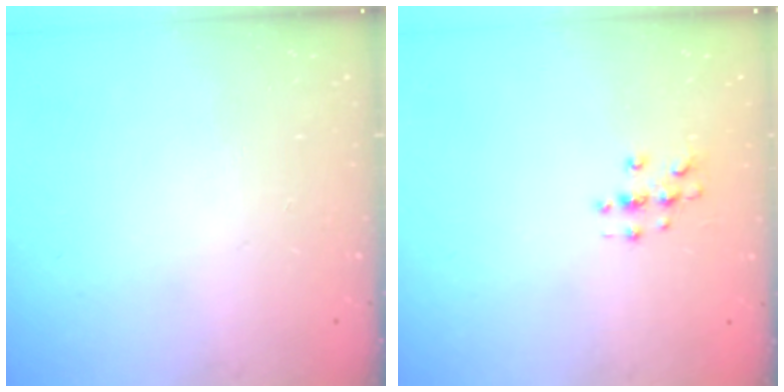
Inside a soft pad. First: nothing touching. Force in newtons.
{"total": 2.7, "press": 2.7, "slide": 0.3}